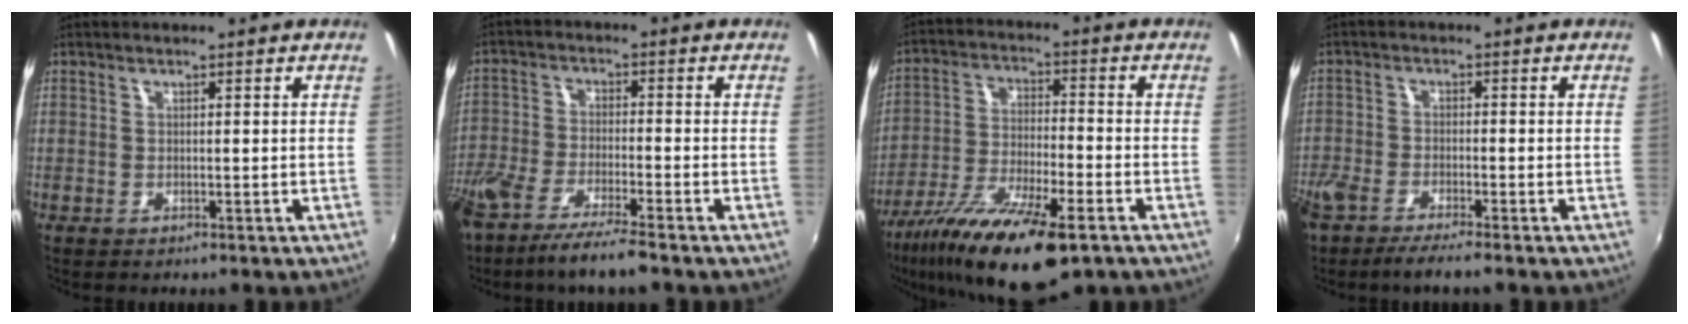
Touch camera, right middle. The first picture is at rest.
{"total": 10.8, "force": [-8.5, 0.8, 6.7], "torque": [-0.154, -0.033, -0.156]}
{"total": 18.0, "force": [-11.8, 4.3, 12.9], "torque": [-0.249, -0.041, -0.212]}
{"total": 7.0, "force": [-5.7, 1.0, 4.1], "torque": [-0.108, -0.025, -0.107]}